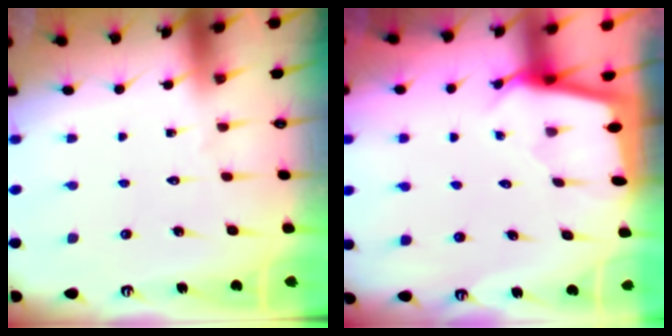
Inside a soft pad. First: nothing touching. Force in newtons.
{"total": 2.1, "press": 2.1, "slide": 0.2}